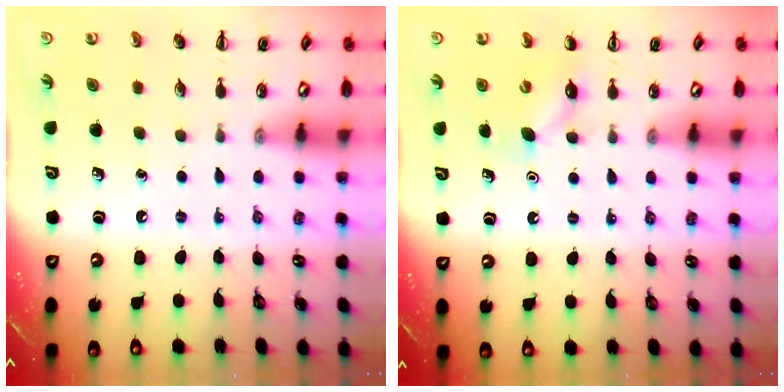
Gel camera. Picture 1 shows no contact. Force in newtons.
{"total": 5.9, "press": 5.8, "slide": 1.1}